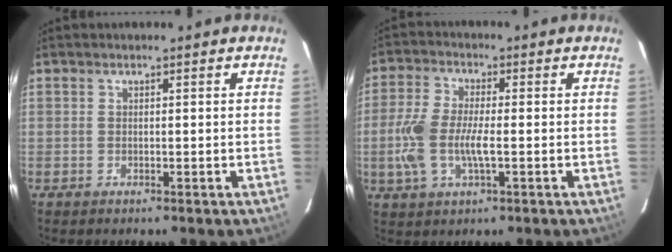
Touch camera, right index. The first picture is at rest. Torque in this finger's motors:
{"motor_torque": [1.01, -0.40, 0.54, 0.19]}